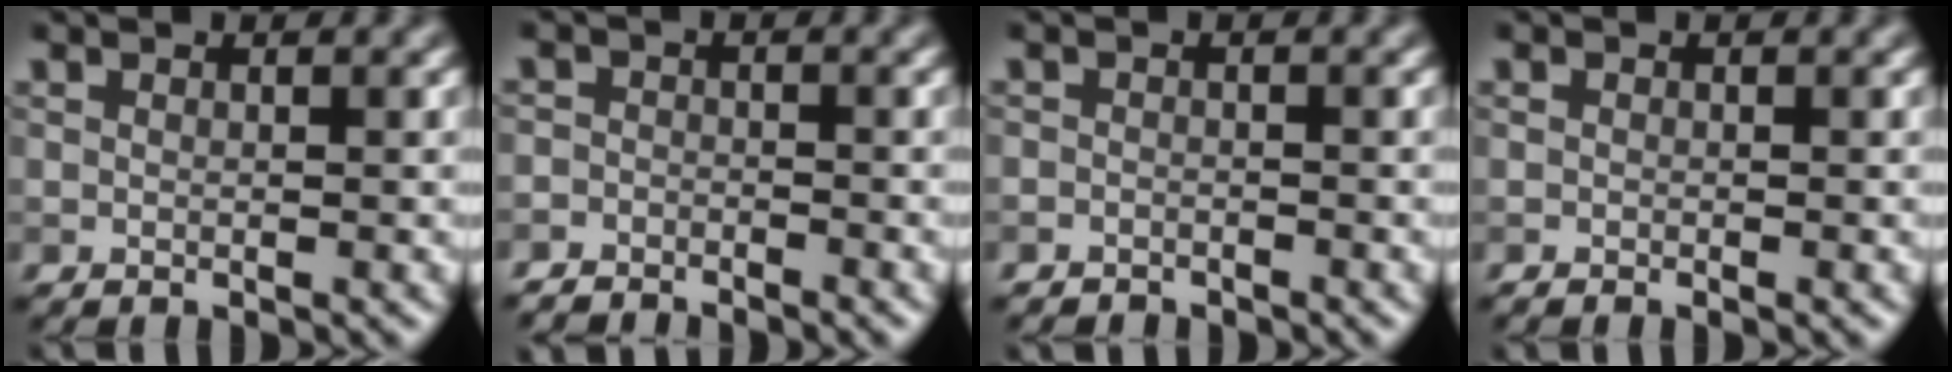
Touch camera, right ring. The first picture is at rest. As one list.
[{"total": 2.8, "force": [-2.7, 0.8, 0.2], "torque": [0.002, 0.002, -0.056]}, {"total": 1.6, "force": [-1.5, 0.5, -0.2], "torque": [0.011, 0.001, -0.029]}, {"total": 0.6, "force": [-0.5, 0.1, 0.2], "torque": [-0.003, 0.001, -0.010]}]